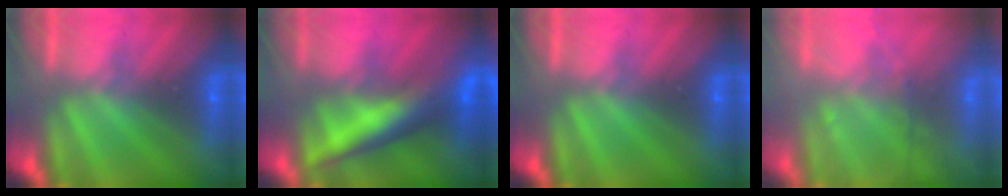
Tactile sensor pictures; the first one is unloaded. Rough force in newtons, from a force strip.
{"total": 13.7}
{"total": 0.0}
{"total": 7.8}